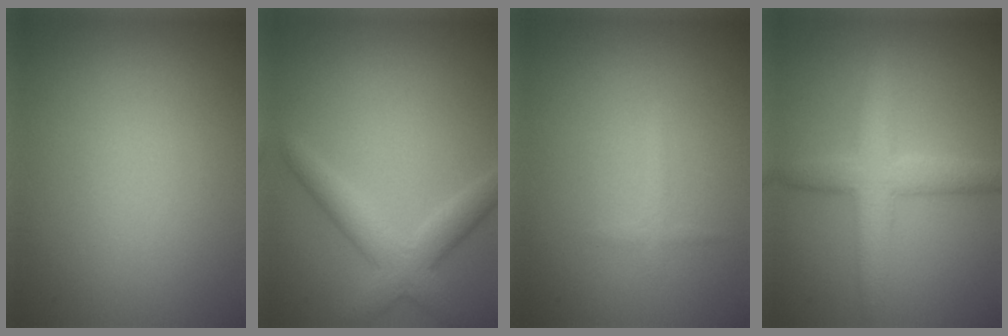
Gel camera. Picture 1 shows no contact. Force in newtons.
{"total": 4.0, "press": 4.0, "slide": 0.1}
{"total": 0.8, "press": 0.8, "slide": 0.1}
{"total": 4.4, "press": 4.4, "slide": 0.1}